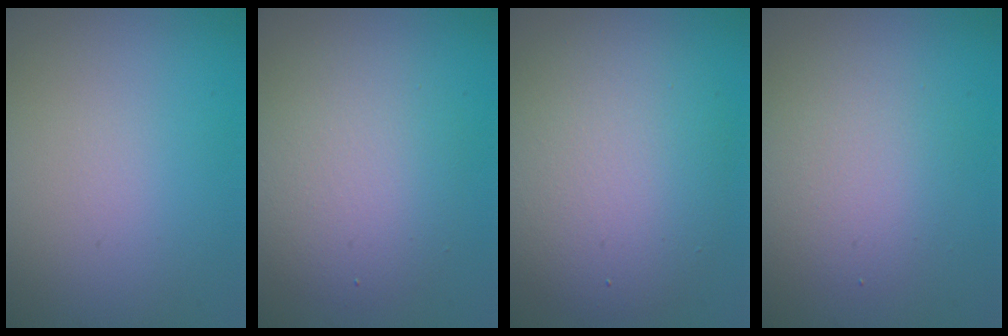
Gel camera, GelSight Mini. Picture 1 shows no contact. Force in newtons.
{"total": 5.0, "press": 5.0, "slide": 0.3}
{"total": 7.5, "press": 7.5, "slide": 0.3}
{"total": 3.5, "press": 3.4, "slide": 0.4}